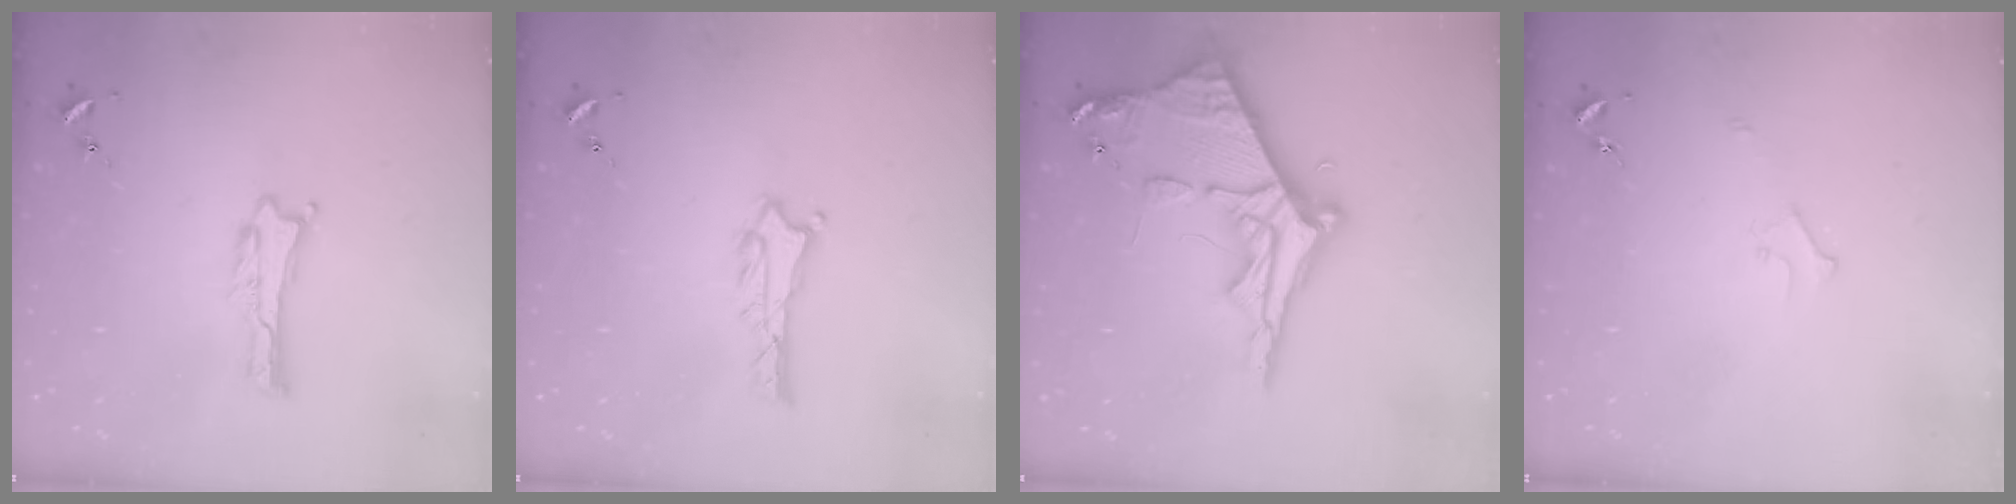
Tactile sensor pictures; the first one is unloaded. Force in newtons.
{"total": 2.0, "press": 2.0, "slide": 0.3}
{"total": 10.0, "press": 10.0, "slide": 0.8}
{"total": 2.2, "press": 2.2, "slide": 0.2}